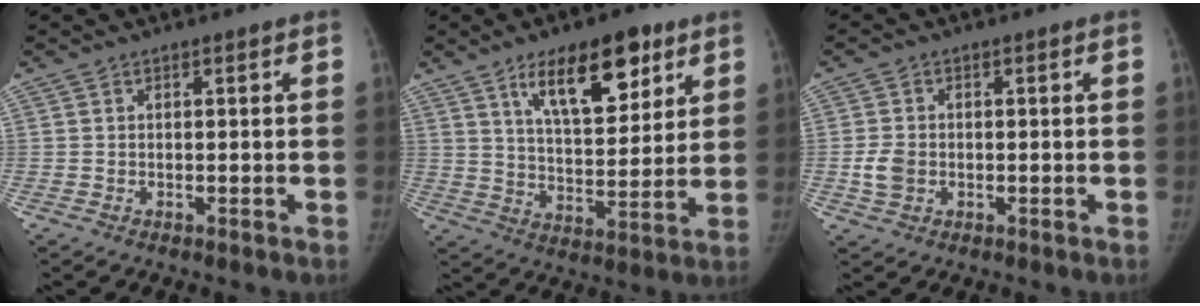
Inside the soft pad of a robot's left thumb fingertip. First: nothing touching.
{"total": 15.5, "force": [8.6, 6.6, 11.1], "torque": [-0.136, -0.041, 0.143]}
{"total": 4.0, "force": [-0.6, 3.2, 2.4], "torque": [-0.045, 0.004, -0.008]}